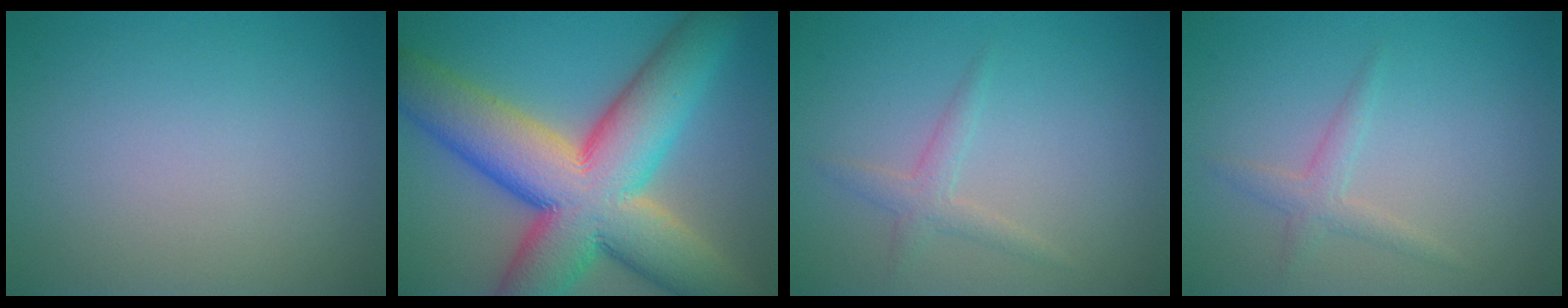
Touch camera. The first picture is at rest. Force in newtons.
{"total": 16.2, "press": 16.2, "slide": 0.8}
{"total": 1.6, "press": 1.6, "slide": 0.0}
{"total": 1.6, "press": 1.6, "slide": 0.0}